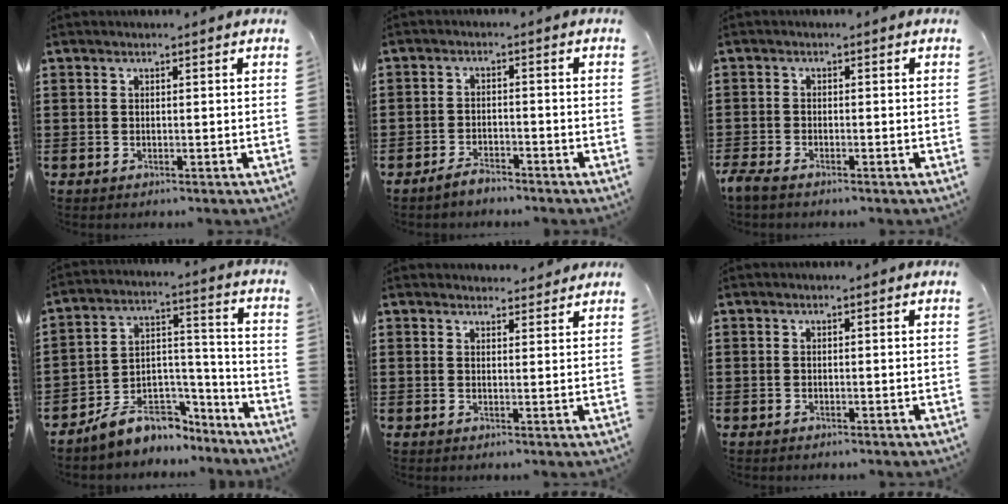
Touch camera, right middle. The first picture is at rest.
{"total": 2.5, "force": [-2.3, 0.6, 0.6], "torque": [-0.016, 0.002, -0.045]}
{"total": 1.9, "force": [-1.5, 0.3, 1.0], "torque": [-0.042, -0.007, -0.036]}
{"total": 7.2, "force": [-6.1, 3.6, 1.6], "torque": [-0.031, 0.015, -0.114]}
{"total": 2.3, "force": [2.2, 0.3, -0.2], "torque": [0.005, -0.004, 0.042]}
{"total": 0.0}